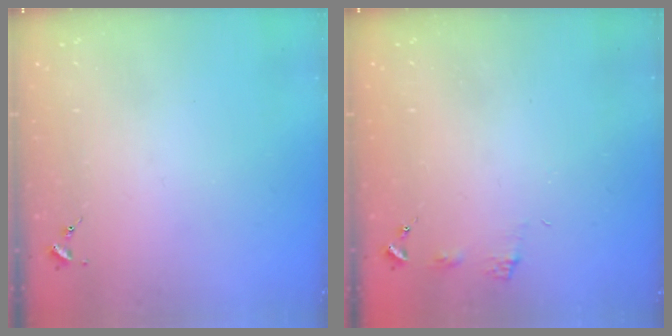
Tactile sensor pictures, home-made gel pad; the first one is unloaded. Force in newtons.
{"total": 5.1, "press": 5.0, "slide": 0.7}